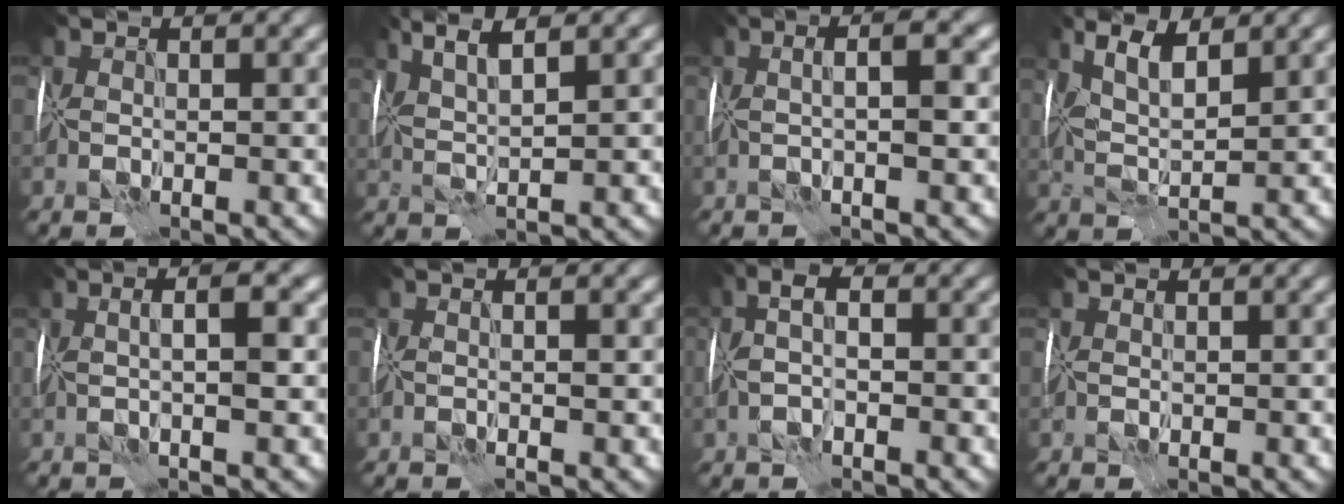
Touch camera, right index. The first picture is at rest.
{"total": 3.9, "force": [2.1, 0.6, 3.2], "torque": [-0.064, 0.008, 0.032]}
{"total": 2.7, "force": [0.2, 0.3, 2.7], "torque": [-0.029, 0.004, -0.005]}
{"total": 4.4, "force": [2.2, 1.3, 3.6], "torque": [-0.075, -0.001, 0.037]}
{"total": 3.0, "force": [0.2, 0.3, 3.0], "torque": [-0.034, 0.005, -0.006]}
{"total": 0.6, "force": [-0.3, -0.2, 0.5], "torque": [-0.008, -0.002, -0.009]}
{"total": 3.0, "force": [-0.9, 1.5, 2.5], "torque": [-0.048, 0.004, -0.022]}
{"total": 0.0}